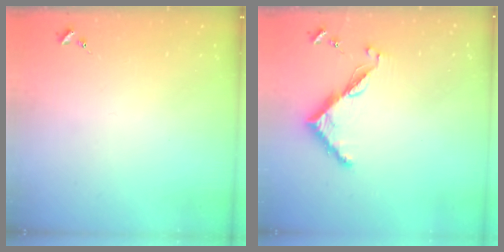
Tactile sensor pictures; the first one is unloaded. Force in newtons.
{"total": 7.4, "press": 7.4, "slide": 0.7}